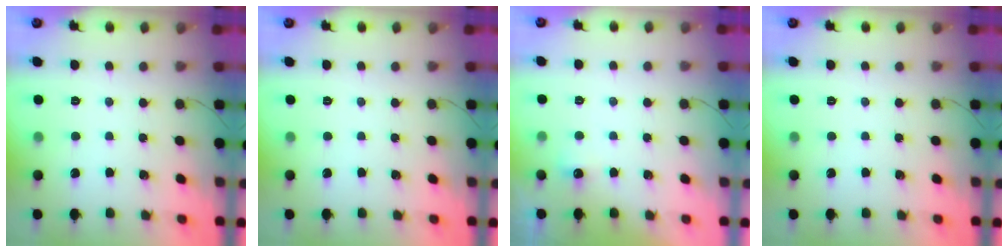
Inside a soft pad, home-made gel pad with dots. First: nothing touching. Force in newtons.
{"total": 0.0}
{"total": 3.7, "press": 3.6, "slide": 1.1}
{"total": 0.0}